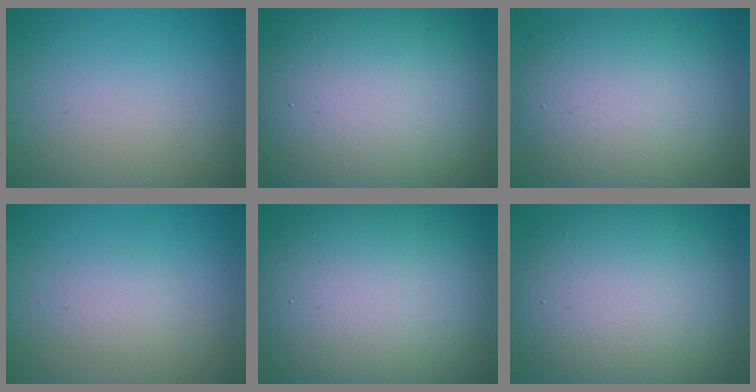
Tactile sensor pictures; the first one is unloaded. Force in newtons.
{"total": 17.9, "press": 17.8, "slide": 1.2}
{"total": 10.4, "press": 10.4, "slide": 0.3}
{"total": 1.1, "press": 1.1, "slide": 0.1}
{"total": 15.9, "press": 15.9, "slide": 0.8}
{"total": 13.0, "press": 13.0, "slide": 0.6}